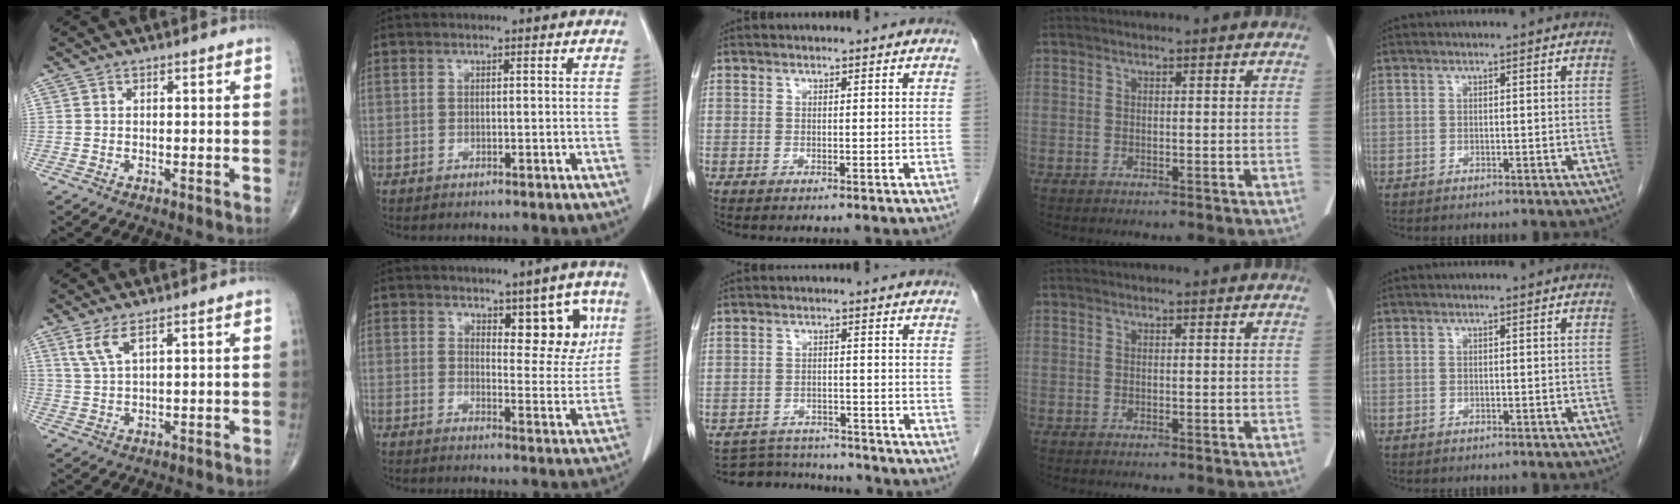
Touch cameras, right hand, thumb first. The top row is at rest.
{"thumb": {"total": 4.1, "force": [2.4, 0.9, 3.1], "torque": [-0.075, -0.008, 0.059]}, "index": {"total": 7.6, "force": [4.1, 3.1, 5.6], "torque": [-0.055, -0.004, 0.057]}, "middle": {"total": 7.7, "force": [-7.5, 1.6, 0.2], "torque": [0.001, 0.008, -0.111]}}